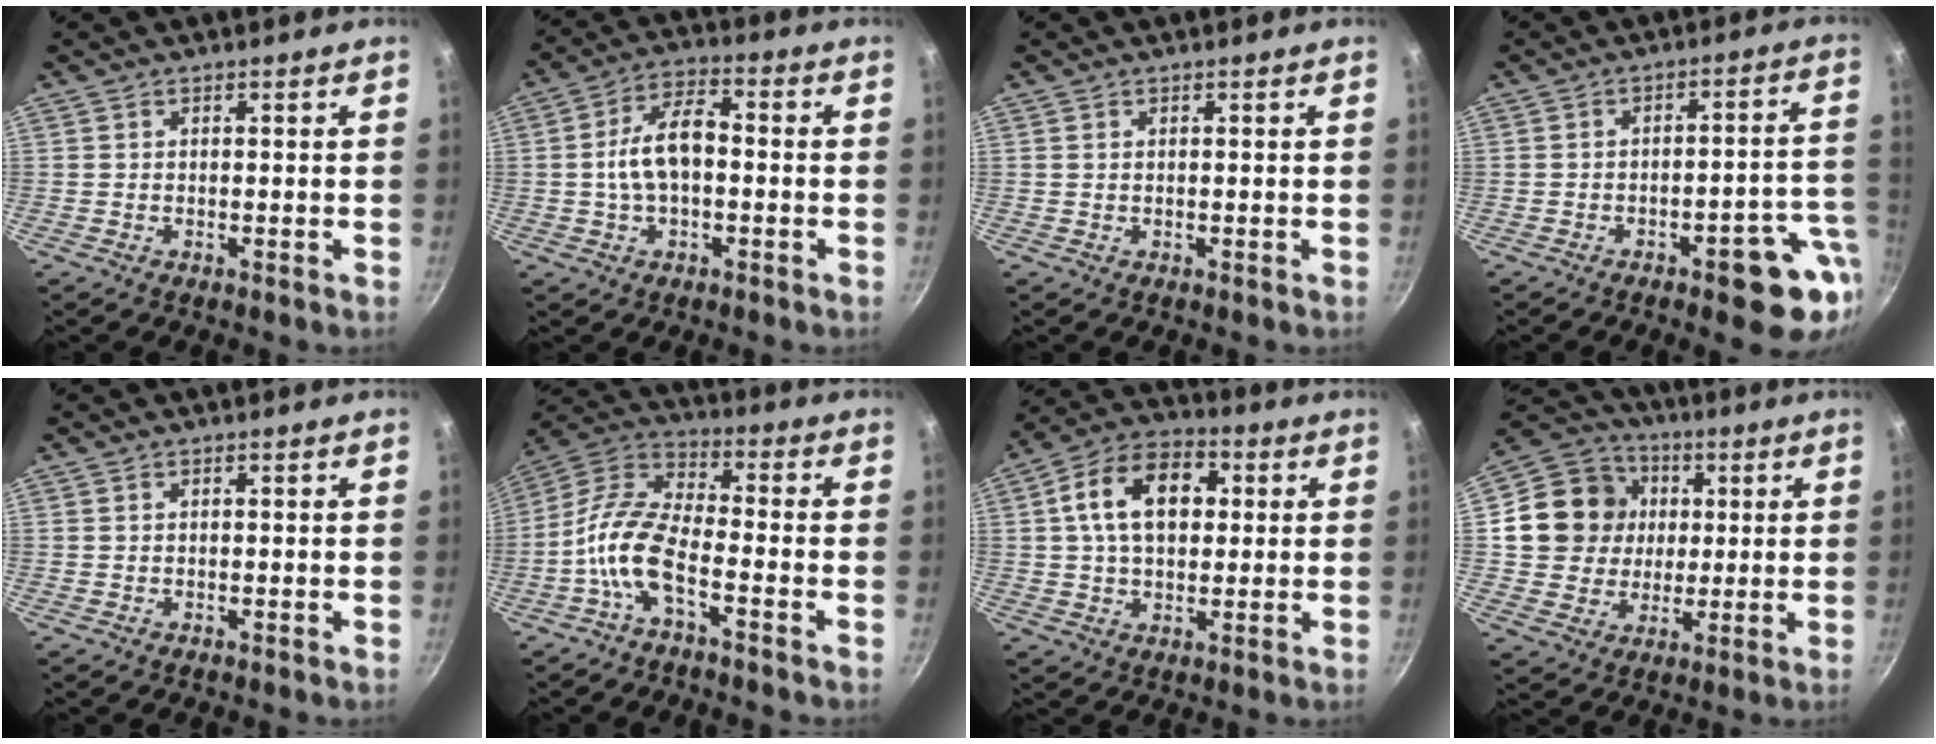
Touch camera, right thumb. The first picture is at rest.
{"total": 9.6, "force": [-0.7, 5.2, 8.0], "torque": [-0.131, 0.035, -0.019]}
{"total": 0.0}
{"total": 11.4, "force": [-4.6, 3.9, 9.7], "torque": [-0.084, 0.041, -0.054]}
{"total": 0.0}
{"total": 10.3, "force": [-4.4, 4.1, 8.4], "torque": [-0.173, 0.046, -0.102]}
{"total": 14.3, "force": [2.8, 9.5, 10.3], "torque": [-0.144, 0.020, 0.031]}
{"total": 14.4, "force": [2.4, 13.1, 5.5], "torque": [-0.073, 0.015, 0.037]}